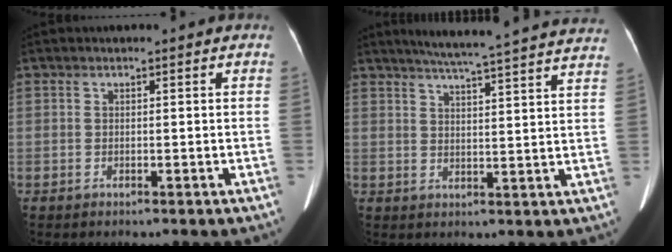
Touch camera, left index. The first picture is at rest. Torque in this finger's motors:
{"motor_torque": [-0.70, -1.42, -0.01, 0.04]}